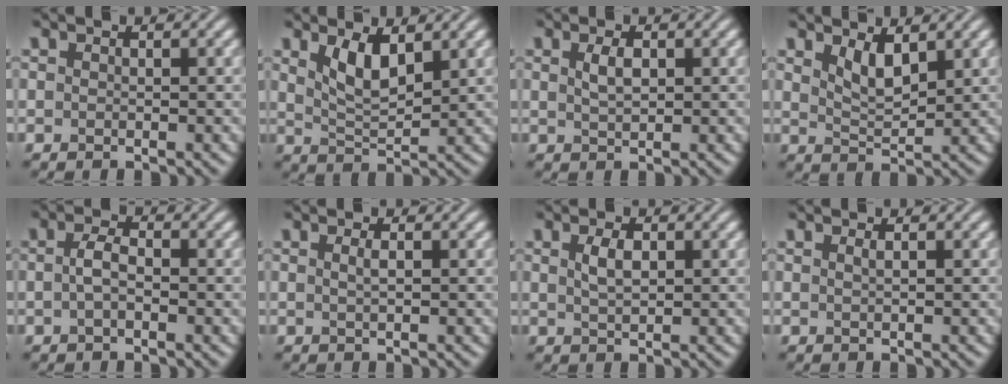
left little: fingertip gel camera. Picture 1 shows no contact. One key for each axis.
{"total": 3.6, "fx": 1.8, "fy": 1.3, "fz": 2.8, "tx": -0.061, "ty": -0.005, "tz": 0.039}
{"total": 1.7, "fx": 0.5, "fy": 0.9, "fz": 1.4, "tx": -0.033, "ty": 0.001, "tz": 0.015}
{"total": 2.7, "fx": 1.6, "fy": 0.9, "fz": 1.9, "tx": -0.041, "ty": -0.009, "tz": 0.035}
{"total": 1.8, "fx": -0.4, "fy": 0.8, "fz": 1.6, "tx": -0.036, "ty": 0.005, "tz": -0.011}
{"total": 0.9, "fx": 0.2, "fy": 0.3, "fz": 0.9, "tx": -0.016, "ty": 0.004, "tz": 0.002}
{"total": 2.0, "fx": 0.6, "fy": 1.0, "fz": 1.6, "tx": -0.038, "ty": 0.001, "tz": 0.014}
{"total": 0.7, "fx": 0.2, "fy": 0.2, "fz": 0.6, "tx": -0.005, "ty": 0.002, "tz": 0.003}